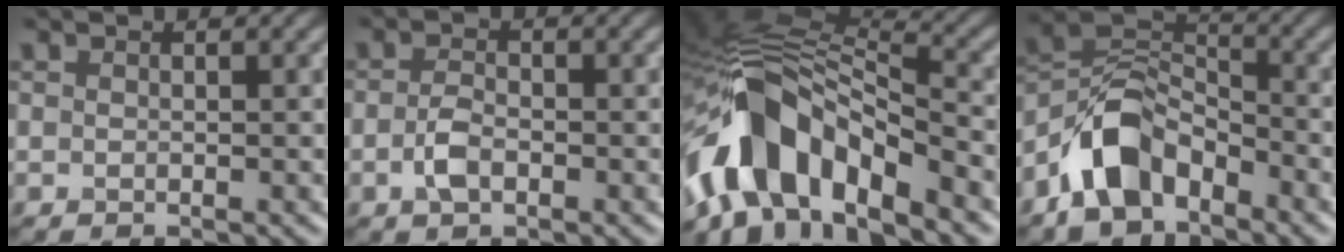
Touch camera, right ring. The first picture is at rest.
{"total": 2.2, "force": [-0.7, 1.2, 1.7], "torque": [-0.037, -0.001, -0.018]}
{"total": 11.7, "force": [-5.6, 6.0, 8.4], "torque": [-0.145, 0.018, -0.110]}
{"total": 6.8, "force": [-4.2, 3.9, 3.7], "torque": [-0.060, 0.007, -0.089]}